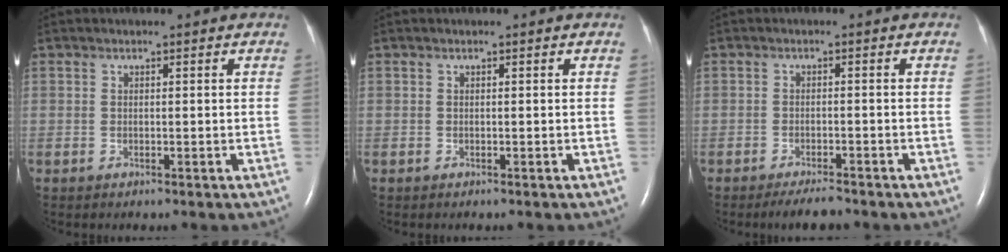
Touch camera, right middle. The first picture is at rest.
{"total": 0.0}
{"total": 3.2, "force": [-2.8, 0.3, 1.5], "torque": [-0.034, -0.010, -0.044]}